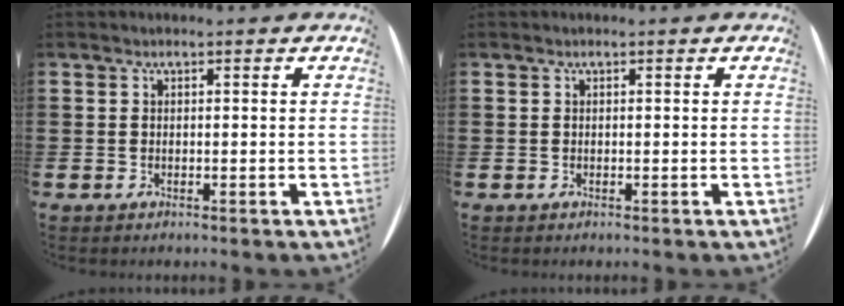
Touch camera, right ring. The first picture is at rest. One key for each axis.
{"total": 0.0}